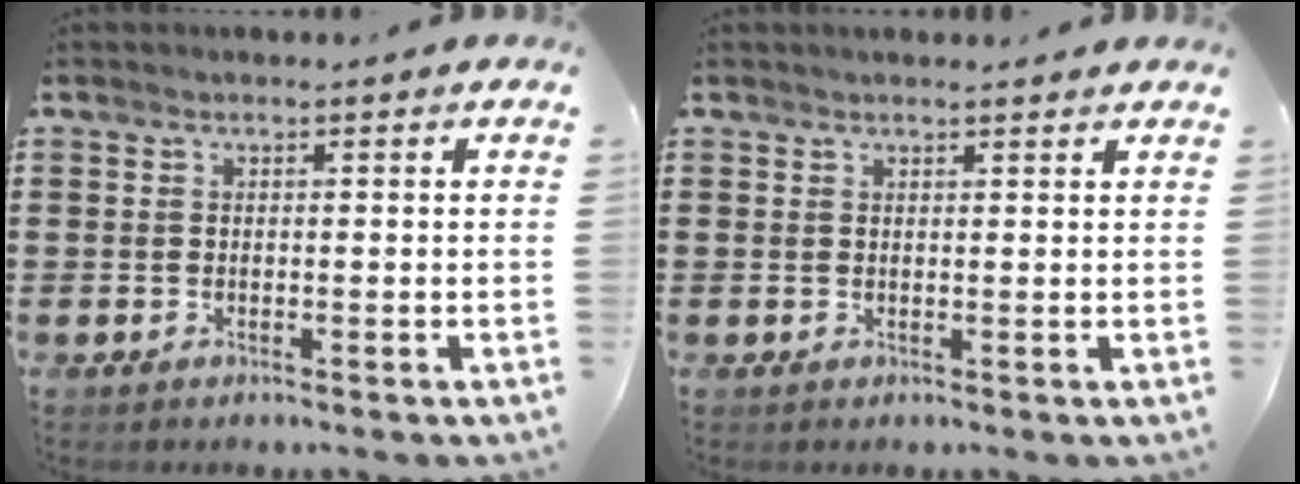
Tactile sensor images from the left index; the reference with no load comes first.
{"total": 0.9, "force": [0.8, 0.1, 0.3], "torque": [-0.006, 0.001, 0.015]}